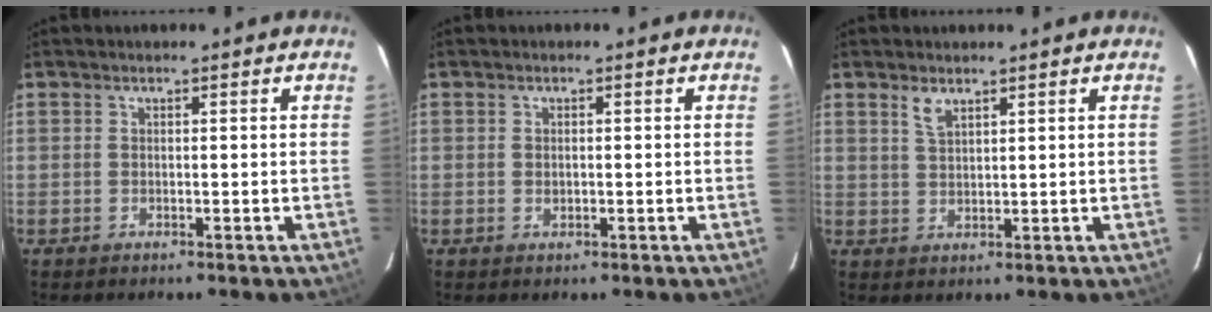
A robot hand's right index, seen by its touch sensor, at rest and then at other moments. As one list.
[{"total": 1.0, "force": [-0.1, 0.7, 0.7], "torque": [-0.011, 0.003, -0.001]}, {"total": 2.6, "force": [1.8, 0.9, 1.6], "torque": [-0.030, 0.000, 0.036]}]